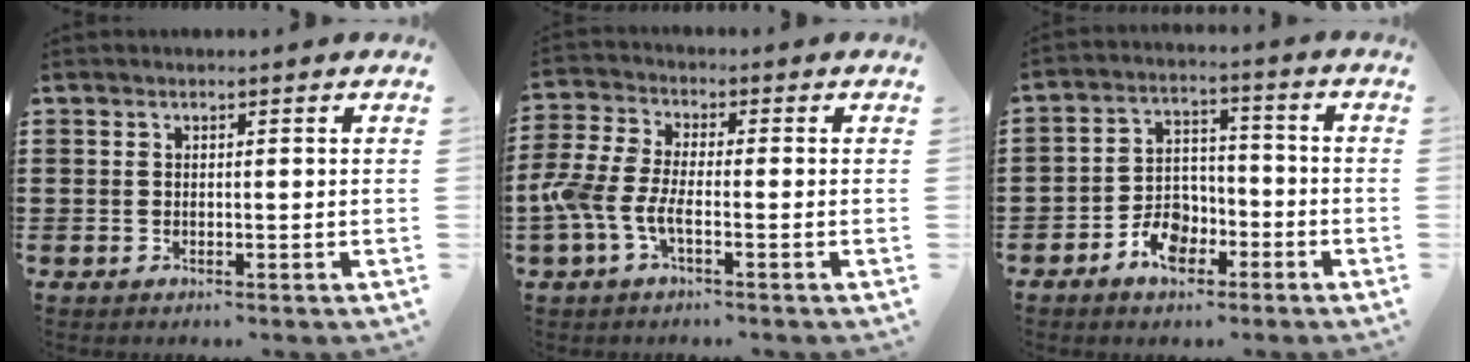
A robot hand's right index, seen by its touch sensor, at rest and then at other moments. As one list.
[{"total": 6.1, "force": [-2.6, 2.1, 5.1], "torque": [-0.134, -0.014, -0.055]}, {"total": 7.0, "force": [-3.7, 4.7, 3.6], "torque": [-0.073, 0.019, -0.068]}]